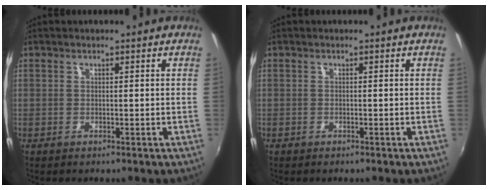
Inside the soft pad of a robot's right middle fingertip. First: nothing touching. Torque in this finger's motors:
{"motor_torque": [-0.25, -0.07, -0.05, -0.01]}